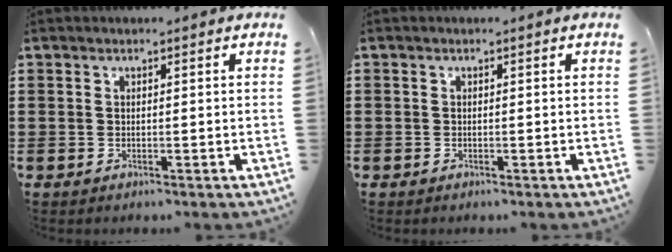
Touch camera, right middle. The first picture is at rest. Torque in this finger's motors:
{"motor_torque": [-0.51, -0.35, -0.65, -0.18]}